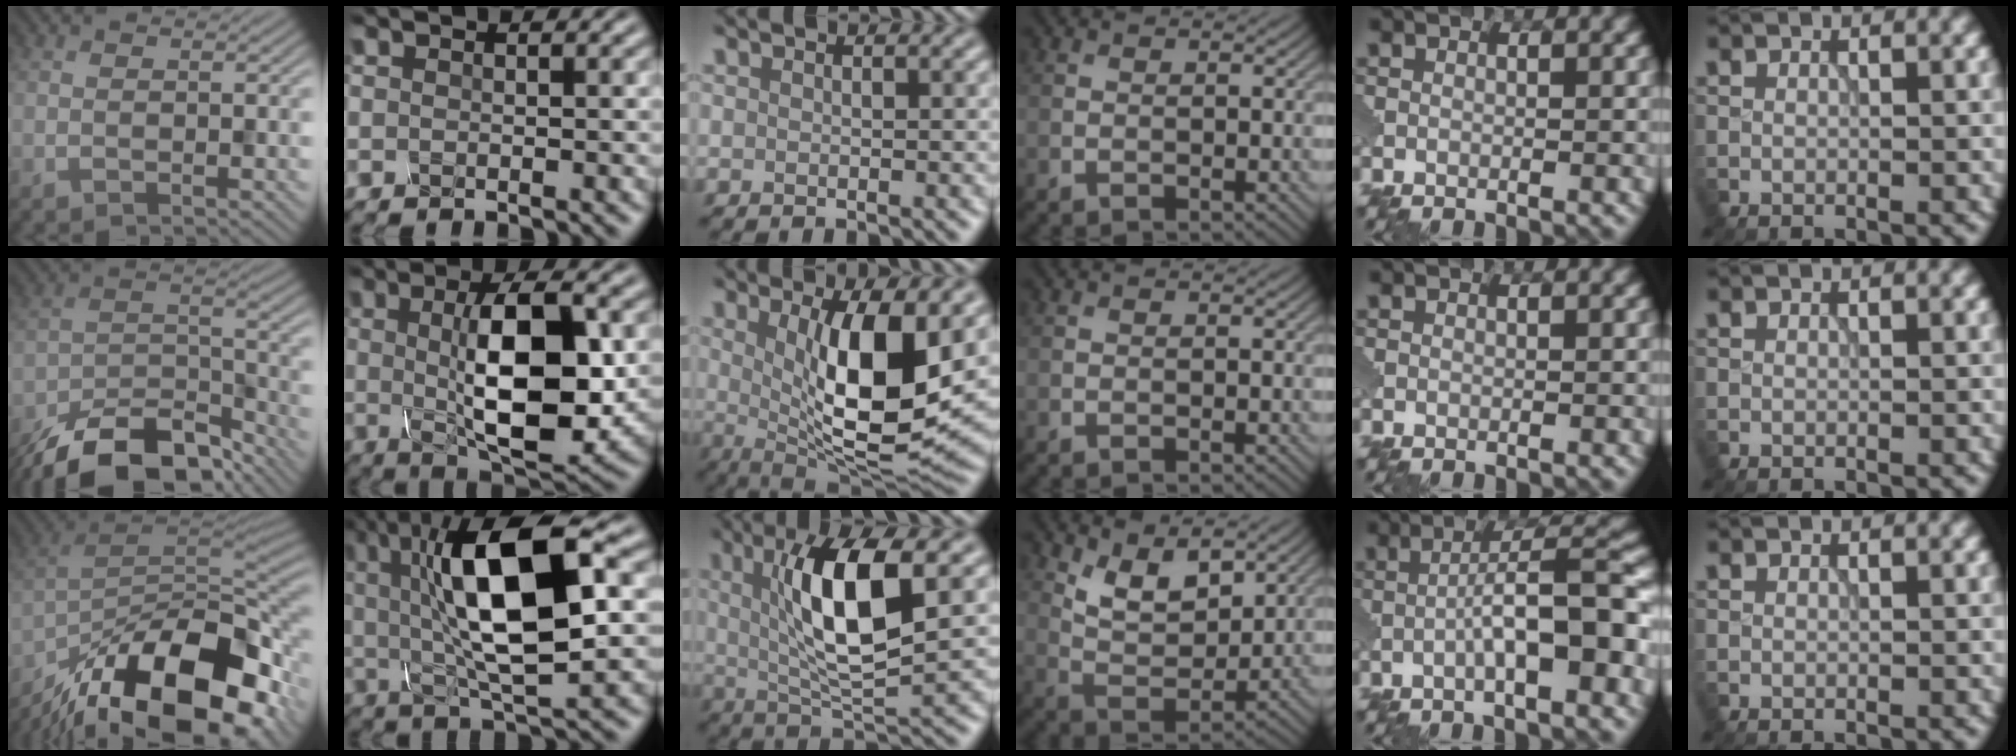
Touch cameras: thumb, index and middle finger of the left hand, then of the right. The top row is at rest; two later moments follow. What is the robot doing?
{"motion": "assemble", "object": "glue stick"}